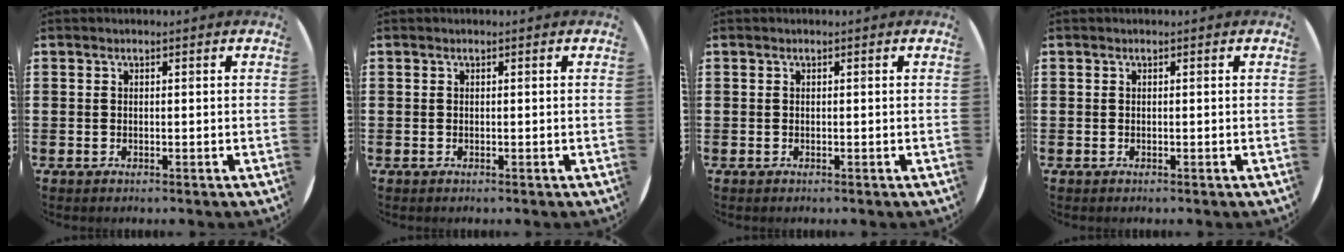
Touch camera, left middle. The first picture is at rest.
{"total": 0.0}
{"total": 0.0}
{"total": 0.0}